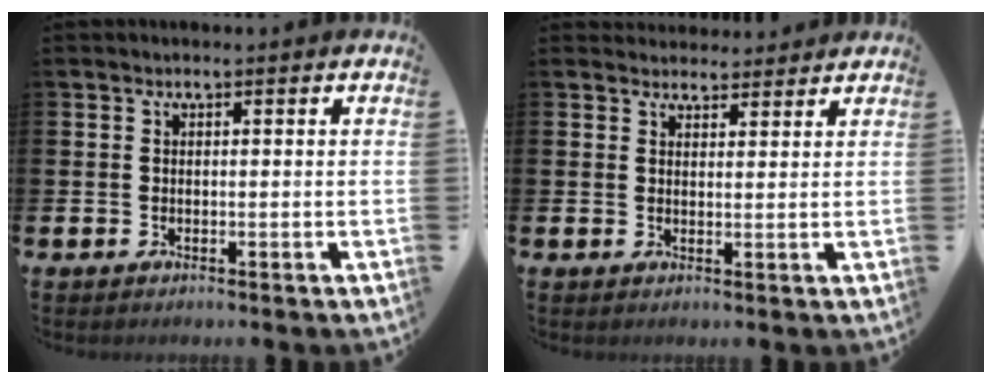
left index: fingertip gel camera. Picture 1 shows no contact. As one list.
[{"total": 2.9, "force": [2.7, 0.9, -0.2], "torque": [0.010, -0.015, 0.048]}]